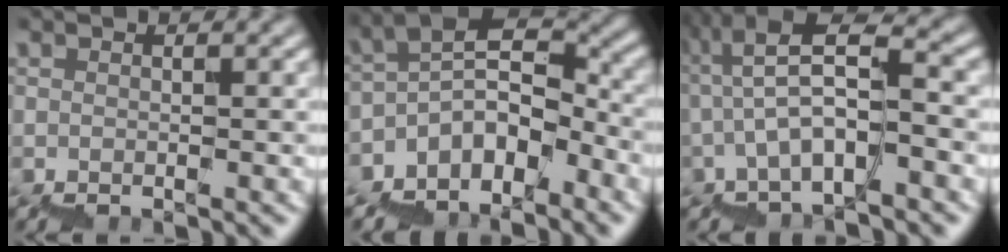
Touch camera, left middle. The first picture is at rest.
{"total": 6.5, "force": [-3.9, 2.9, 4.3], "torque": [-0.062, 0.019, -0.075]}
{"total": 5.9, "force": [-0.8, 1.4, 5.6], "torque": [-0.096, 0.030, -0.012]}